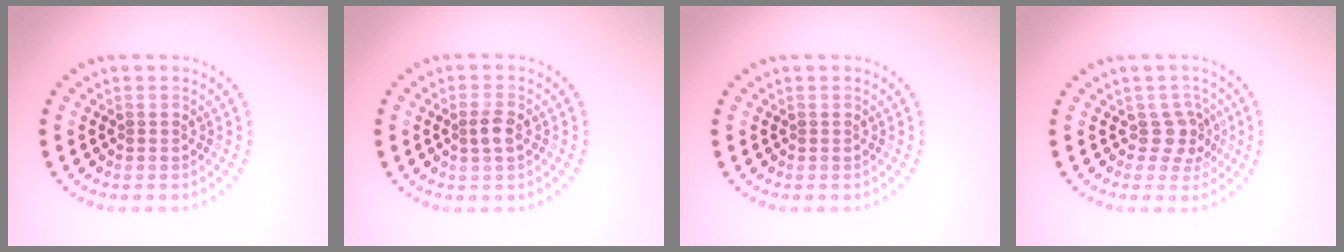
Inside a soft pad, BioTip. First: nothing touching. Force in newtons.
{"total": 1.6, "press": 1.6, "slide": 0.4}
{"total": 0.0}
{"total": 2.4, "press": 1.8, "slide": 1.5}